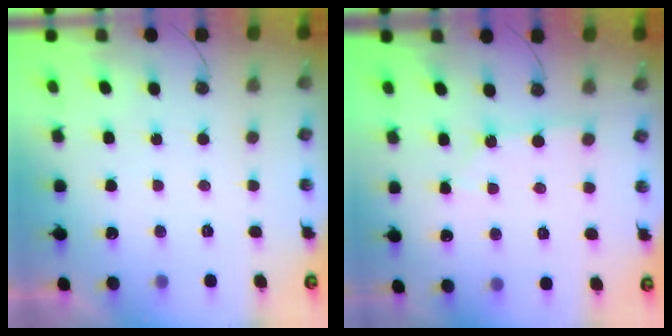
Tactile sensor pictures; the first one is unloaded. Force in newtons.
{"total": 1.5, "press": 1.5, "slide": 0.2}